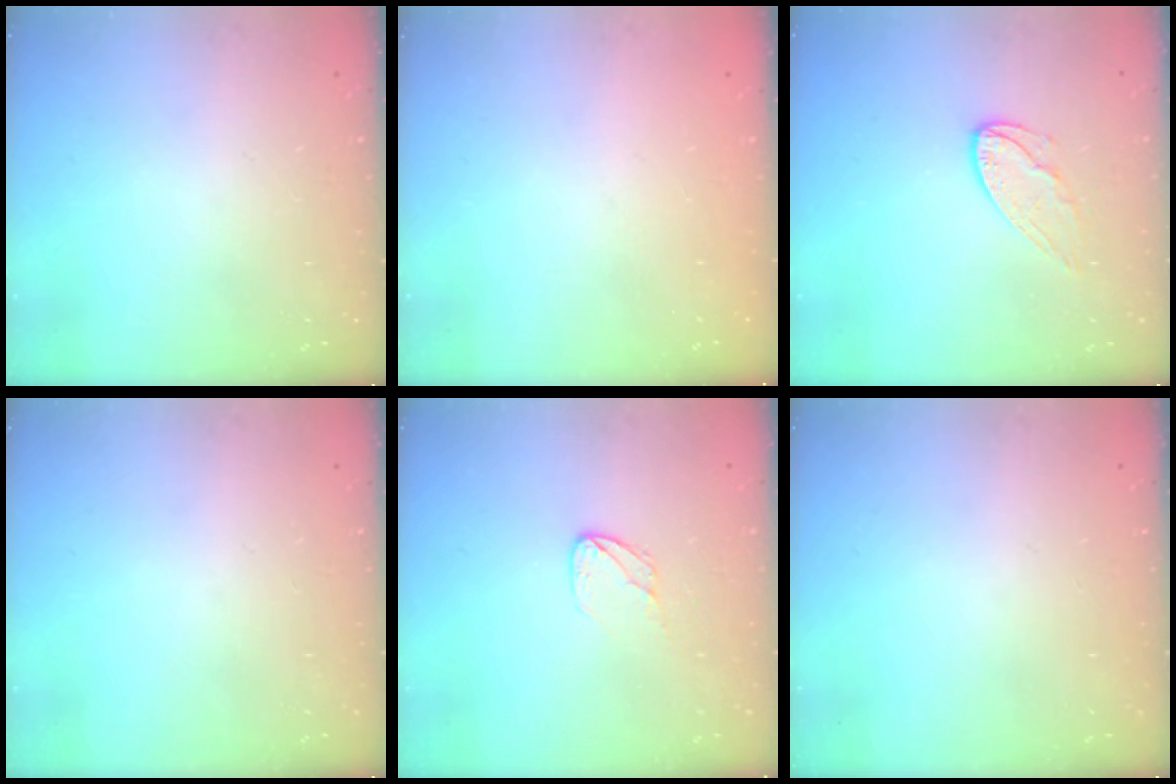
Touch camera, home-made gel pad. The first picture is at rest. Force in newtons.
{"total": 0.0}
{"total": 7.3, "press": 7.3, "slide": 0.3}
{"total": 0.0}
{"total": 6.6, "press": 6.6, "slide": 0.5}
{"total": 0.0}